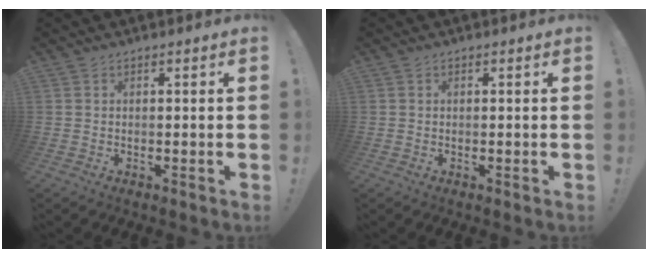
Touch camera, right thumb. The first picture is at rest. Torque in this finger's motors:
{"motor_torque": [0.09, 0.01, -0.08, 0.16, 0.03]}